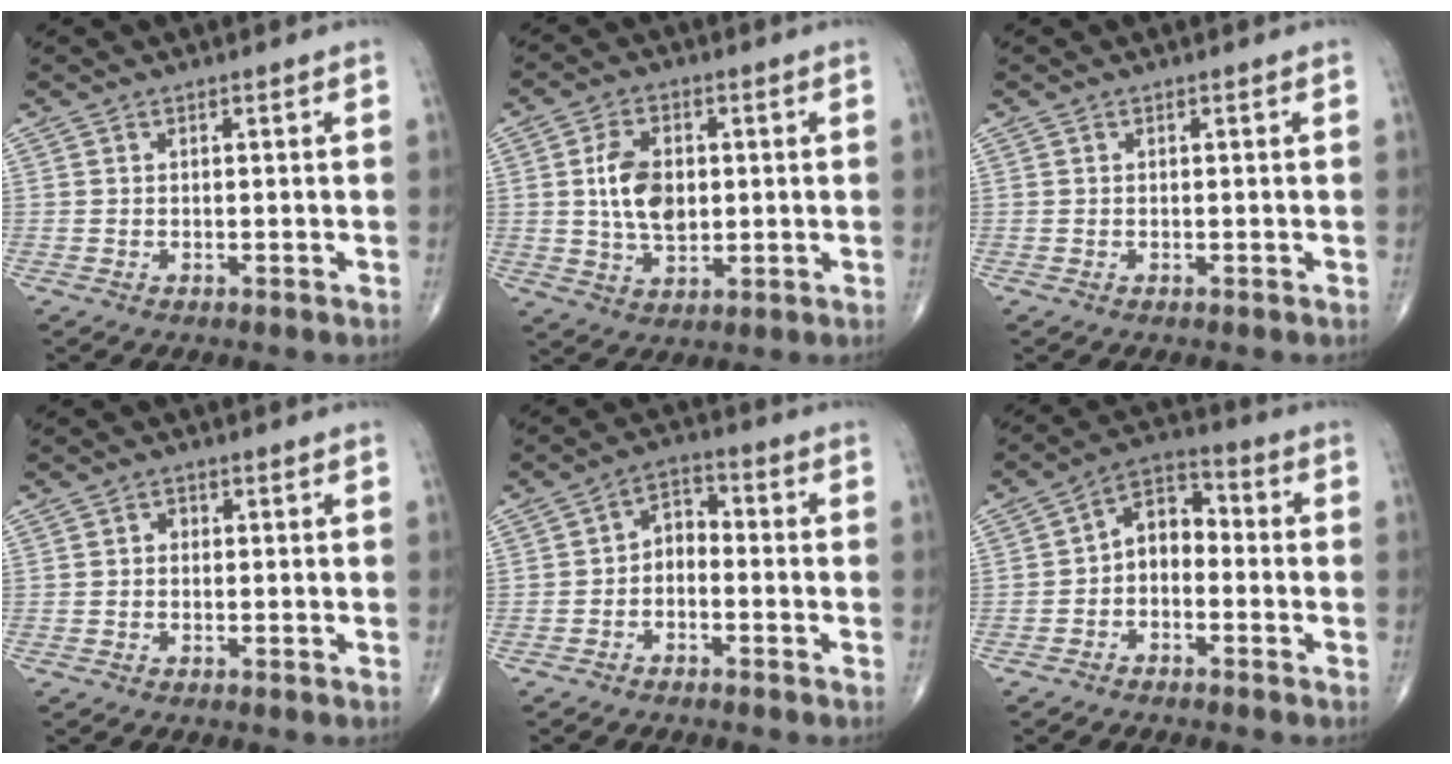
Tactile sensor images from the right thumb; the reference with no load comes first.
{"total": 9.2, "force": [0.9, 5.9, 7.1], "torque": [-0.117, -0.005, 0.020]}
{"total": 0.0}
{"total": 1.3, "force": [-0.1, 1.1, 0.7], "torque": [-0.002, 0.004, -0.007]}
{"total": 4.8, "force": [-1.5, 3.3, 3.2], "torque": [-0.040, 0.033, -0.039]}
{"total": 7.4, "force": [-1.4, 5.1, 5.1], "torque": [-0.063, 0.038, -0.045]}